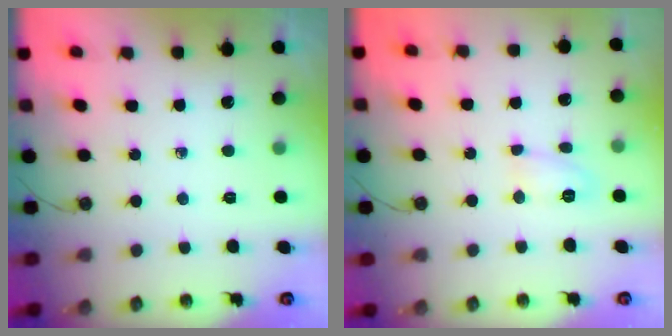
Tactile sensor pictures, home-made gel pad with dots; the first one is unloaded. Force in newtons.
{"total": 5.2, "press": 5.2, "slide": 0.8}